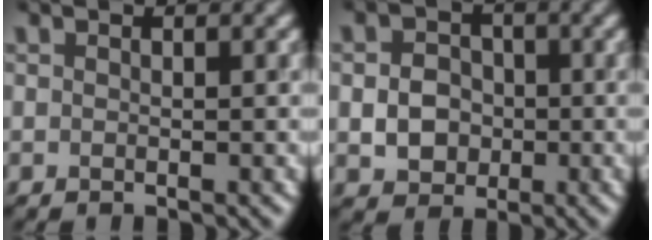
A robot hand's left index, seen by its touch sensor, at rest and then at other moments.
{"total": 3.7, "force": [-0.5, 3.1, 1.9], "torque": [-0.036, -0.001, -0.011]}